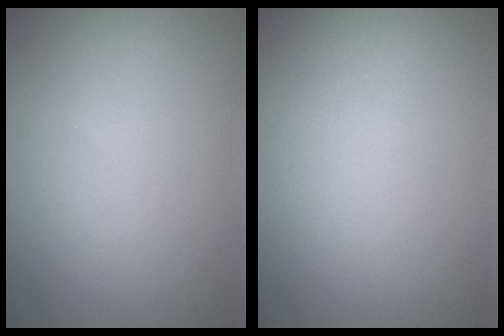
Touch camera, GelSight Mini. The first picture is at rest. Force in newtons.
{"total": 0.0}